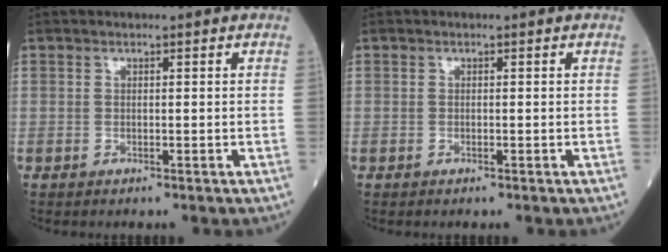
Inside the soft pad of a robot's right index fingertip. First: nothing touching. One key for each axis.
{"total": 0.0}